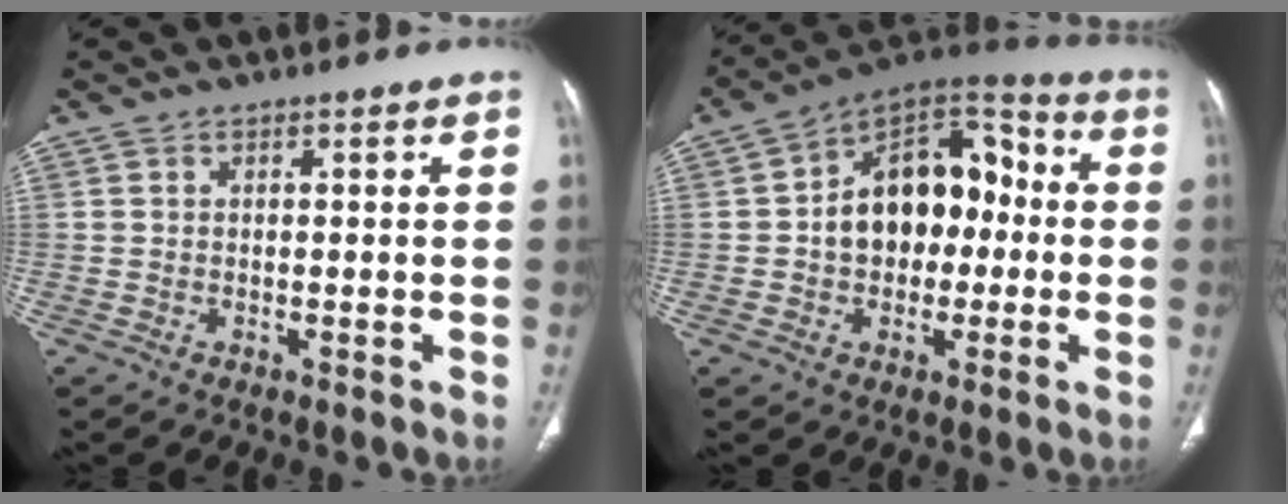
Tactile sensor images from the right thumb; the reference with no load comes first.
{"total": 17.4, "force": [-0.1, 11.9, 12.7], "torque": [-0.145, 0.047, -0.011]}